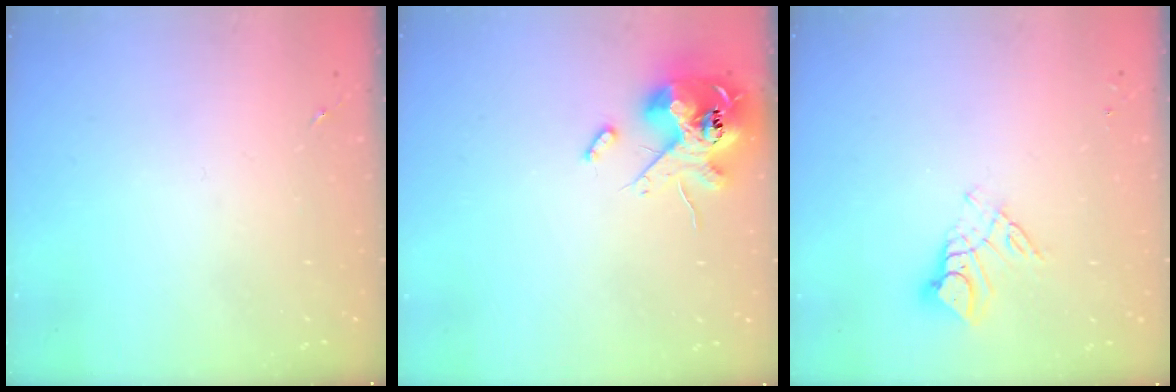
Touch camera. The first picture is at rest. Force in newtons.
{"total": 13.8, "press": 13.6, "slide": 2.2}
{"total": 9.2, "press": 9.1, "slide": 0.8}